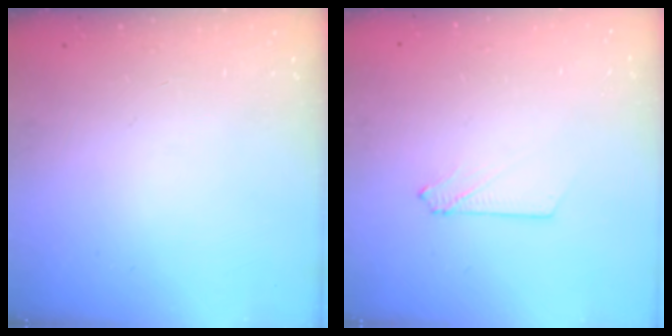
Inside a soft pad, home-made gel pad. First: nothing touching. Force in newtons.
{"total": 2.6, "press": 2.6, "slide": 0.3}